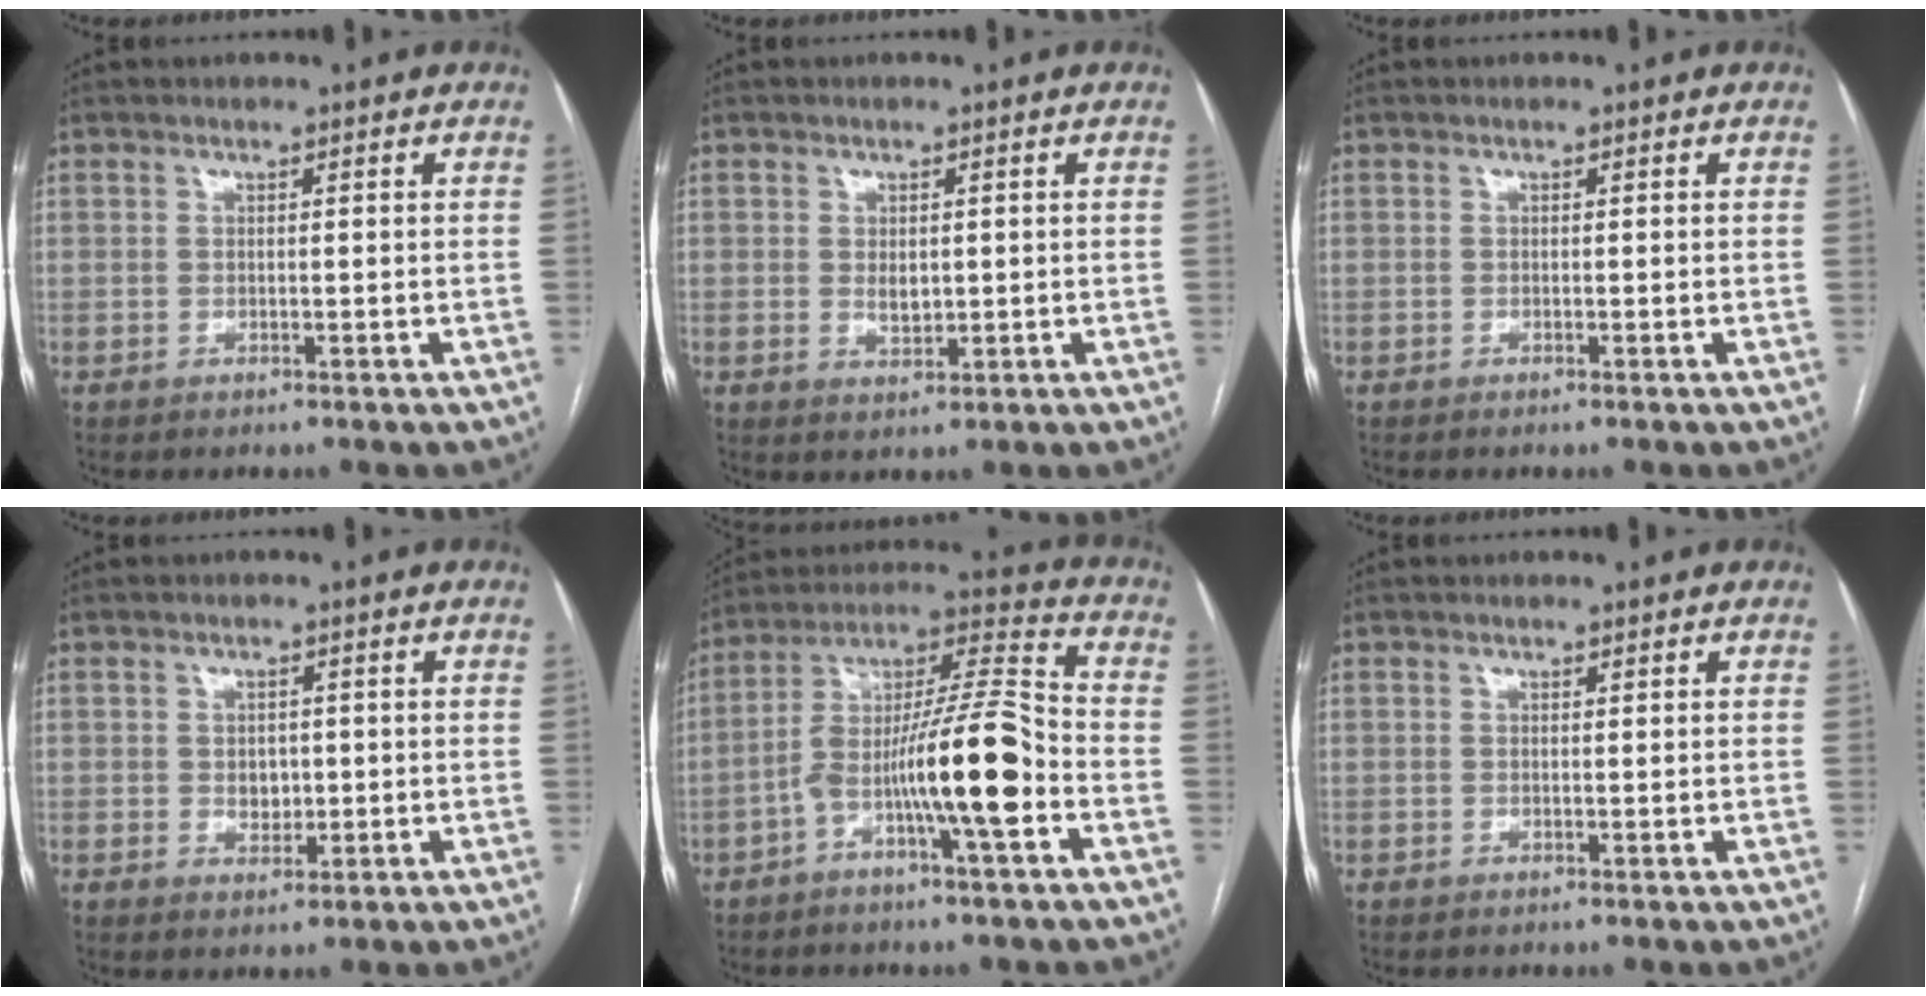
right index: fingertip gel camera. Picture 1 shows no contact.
{"total": 2.3, "force": [0.2, 1.4, 1.9], "torque": [-0.030, -0.006, 0.007]}
{"total": 0.0}
{"total": 2.7, "force": [0.0, 2.1, 1.7], "torque": [-0.021, 0.000, 0.003]}
{"total": 14.8, "force": [-5.1, 1.1, 13.8], "torque": [-0.247, 0.019, -0.091]}
{"total": 0.0}